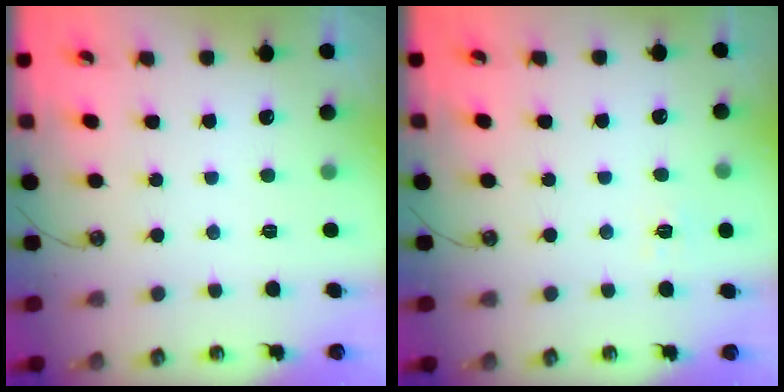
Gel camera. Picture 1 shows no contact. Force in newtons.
{"total": 6.1, "press": 6.1, "slide": 0.3}